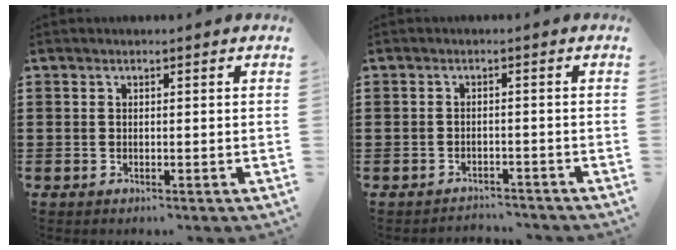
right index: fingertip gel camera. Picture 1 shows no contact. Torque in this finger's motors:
{"motor_torque": [-1.21, 0.93, -1.05, -0.21]}